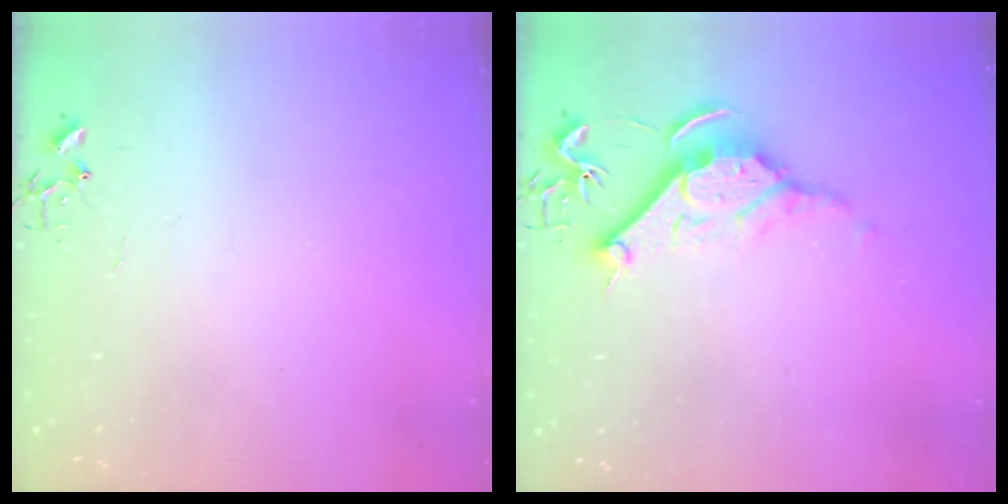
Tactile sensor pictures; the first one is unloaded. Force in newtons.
{"total": 11.4, "press": 11.4, "slide": 0.8}